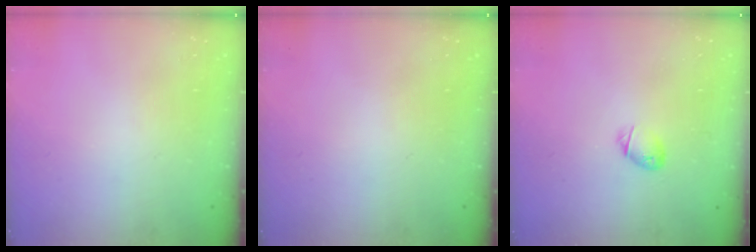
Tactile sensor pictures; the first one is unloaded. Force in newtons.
{"total": 0.0}
{"total": 4.2, "press": 4.1, "slide": 0.7}